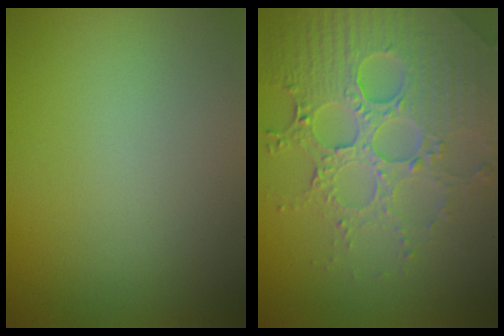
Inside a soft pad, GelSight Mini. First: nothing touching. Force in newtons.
{"total": 7.3, "press": 5.5, "slide": 4.9}